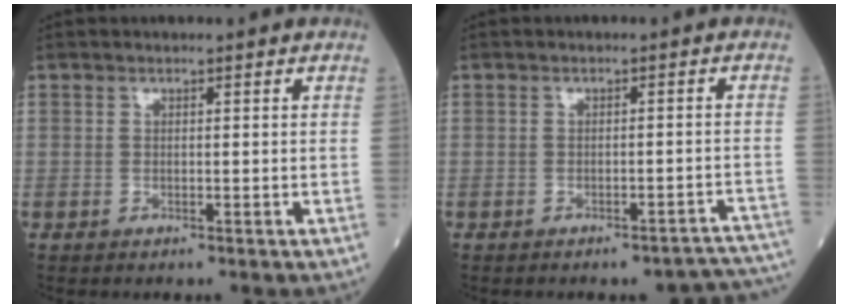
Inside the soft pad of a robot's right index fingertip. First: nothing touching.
{"total": 8.5, "force": [-8.2, 1.7, 1.3], "torque": [0.013, 0.023, -0.083]}